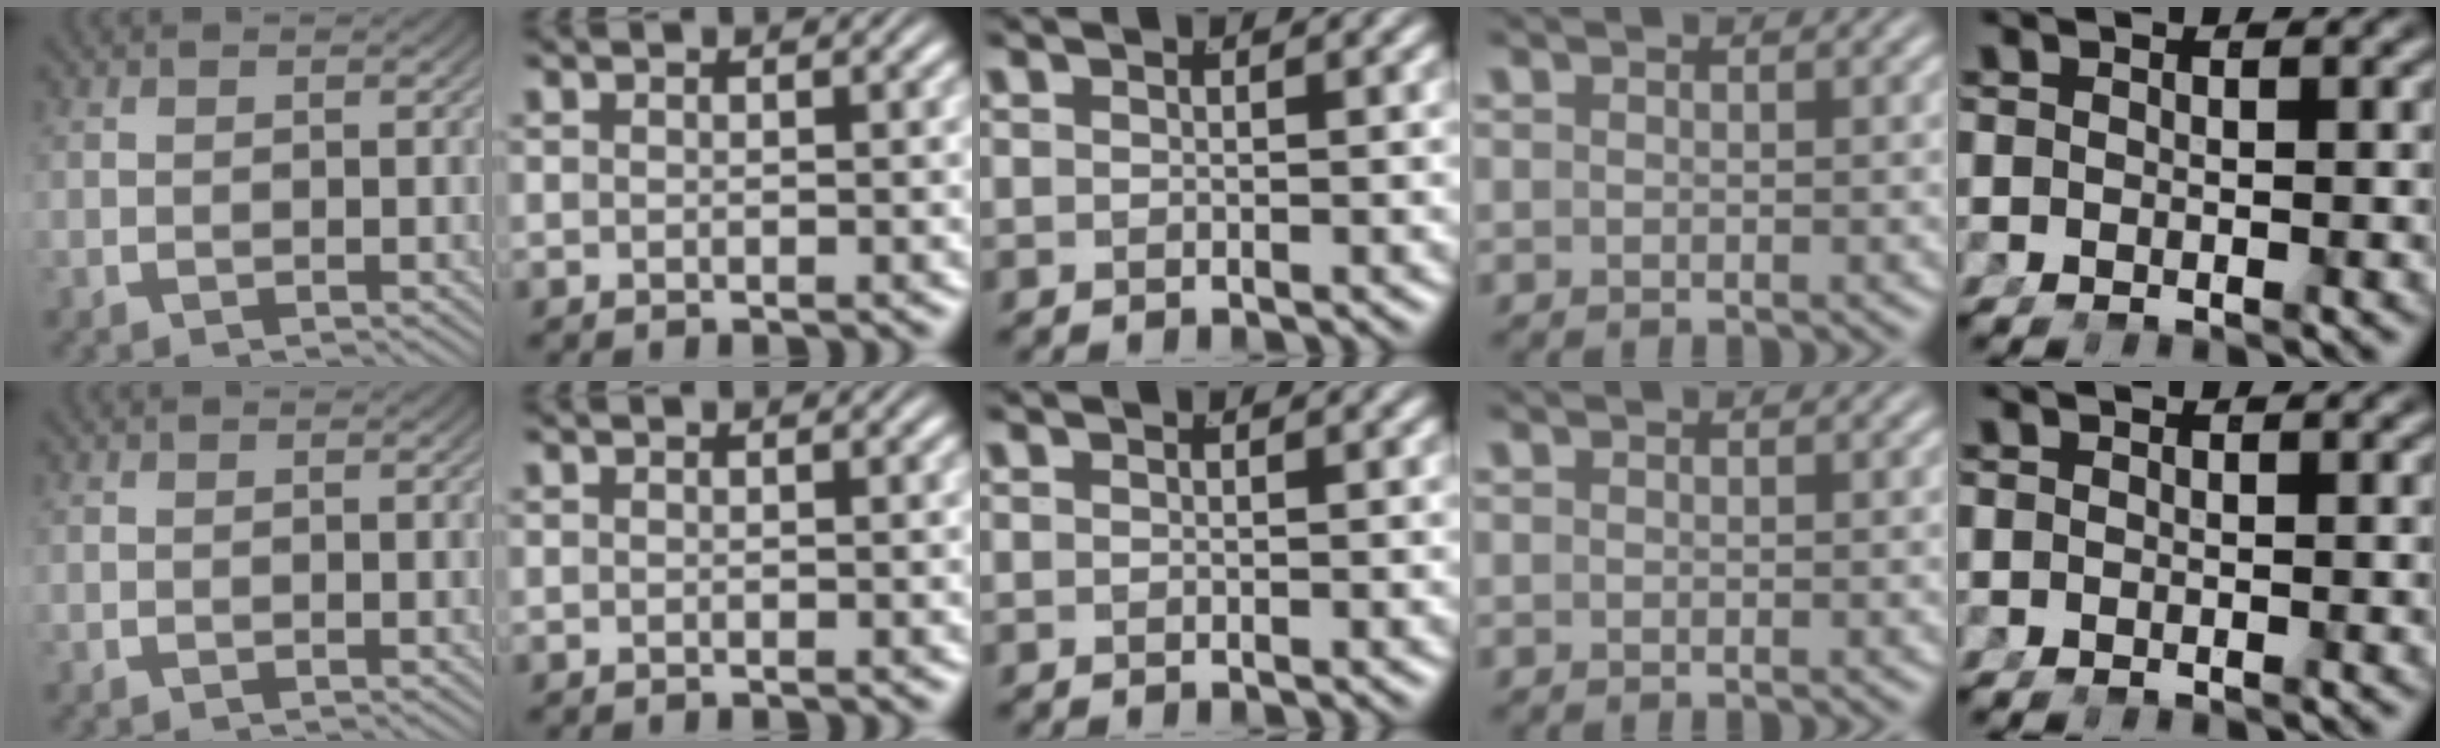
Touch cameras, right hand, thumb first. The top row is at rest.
{}